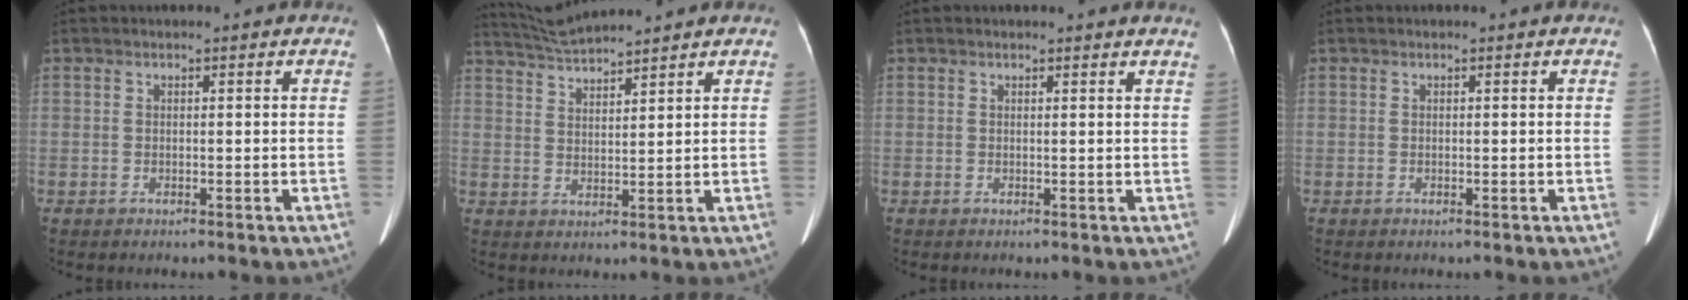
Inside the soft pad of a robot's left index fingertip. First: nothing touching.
{"total": 6.4, "force": [6.1, -1.0, 1.6], "torque": [-0.041, 0.013, 0.120]}
{"total": 2.5, "force": [2.5, -0.3, 0.6], "torque": [-0.009, -0.014, 0.015]}
{"total": 0.0}